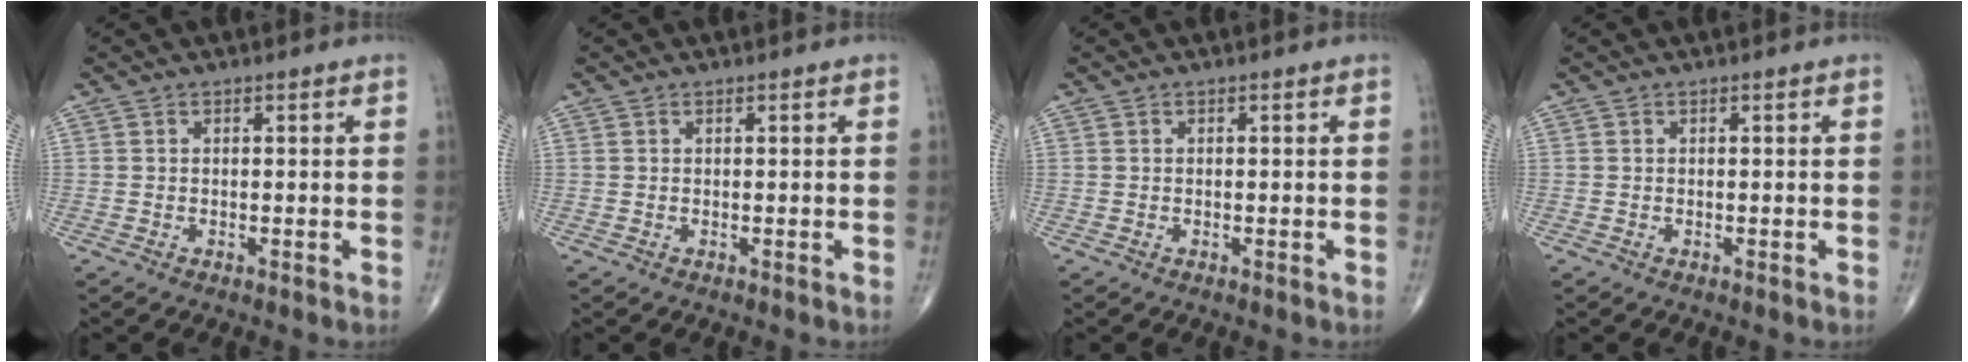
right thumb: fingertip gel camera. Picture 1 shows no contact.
{"total": 0.0}
{"total": 0.0}
{"total": 0.0}